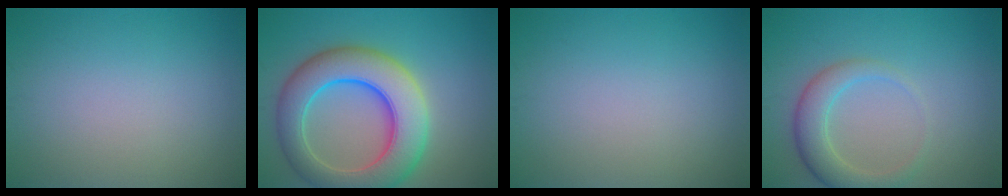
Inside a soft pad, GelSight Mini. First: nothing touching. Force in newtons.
{"total": 9.9, "press": 9.9, "slide": 0.5}
{"total": 0.0}
{"total": 3.7, "press": 3.7, "slide": 0.4}